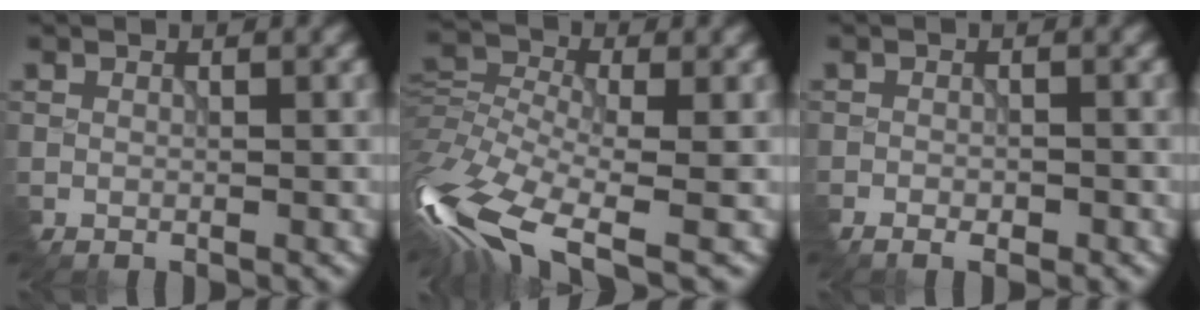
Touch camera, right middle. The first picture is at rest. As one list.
[{"total": 12.7, "force": [-6.2, 5.9, 9.4], "torque": [-0.224, -0.005, -0.122]}, {"total": 2.1, "force": [-1.7, 0.7, 1.1], "torque": [-0.020, -0.005, -0.028]}]